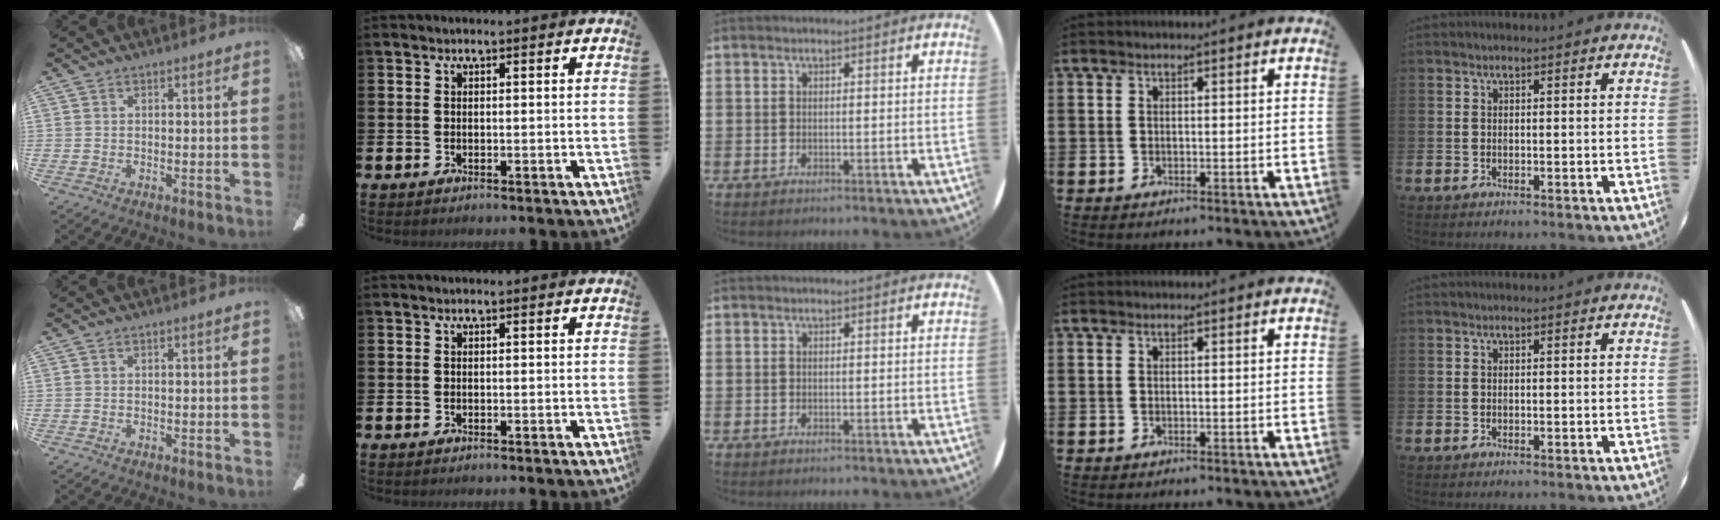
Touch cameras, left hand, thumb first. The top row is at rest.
{}